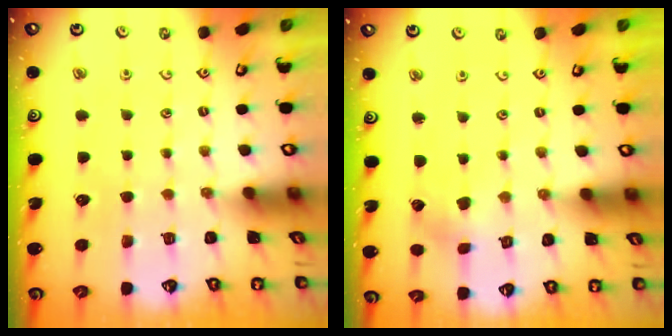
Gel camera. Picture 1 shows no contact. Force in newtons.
{"total": 1.4, "press": 1.4, "slide": 0.2}